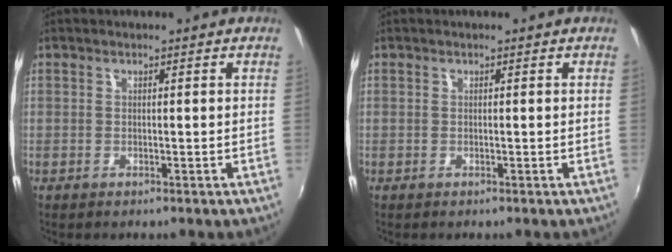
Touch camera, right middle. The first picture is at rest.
{"total": 0.0}